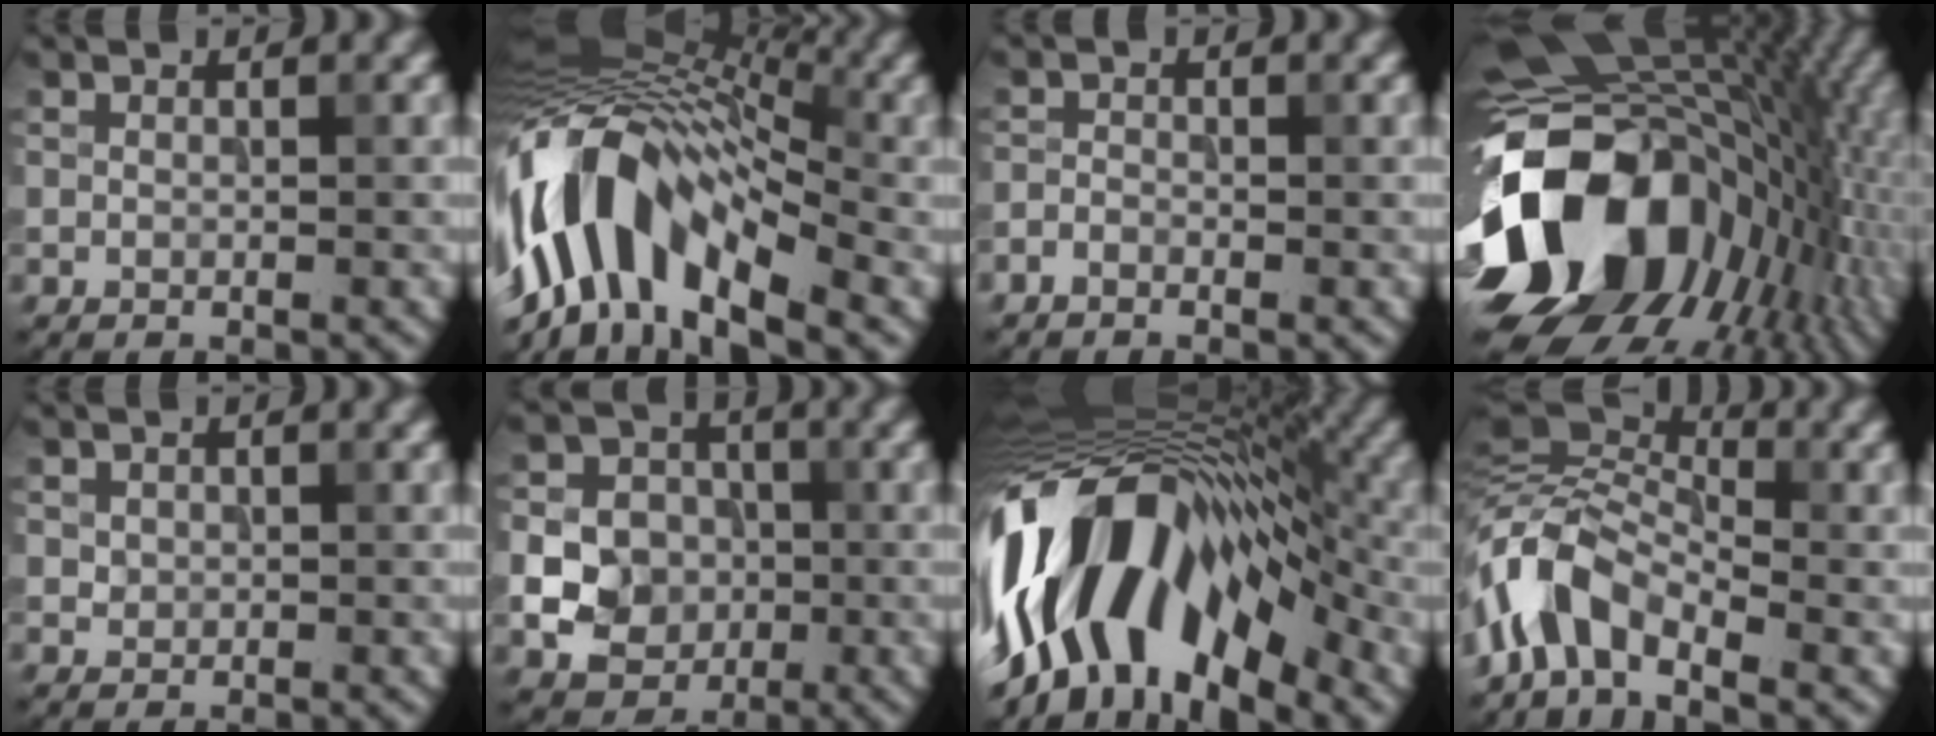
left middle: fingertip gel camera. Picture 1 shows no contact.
{"total": 12.5, "force": [-4.1, 6.4, 9.9], "torque": [-0.175, 0.027, -0.089]}
{"total": 0.9, "force": [-0.8, 0.3, 0.2], "torque": [-0.003, 0.002, -0.020]}
{"total": 17.4, "force": [-3.6, 12.4, 11.7], "torque": [-0.216, -0.002, -0.069]}
{"total": 0.7, "force": [0.2, 0.7, 0.3], "torque": [-0.004, -0.004, 0.006]}
{"total": 8.7, "force": [-1.5, 8.1, 2.9], "torque": [-0.062, 0.009, -0.049]}
{"total": 16.7, "force": [-4.4, 8.8, 13.5], "torque": [-0.215, 0.022, -0.092]}
{"total": 7.0, "force": [-3.1, 3.7, 5.1], "torque": [-0.109, 0.012, -0.084]}